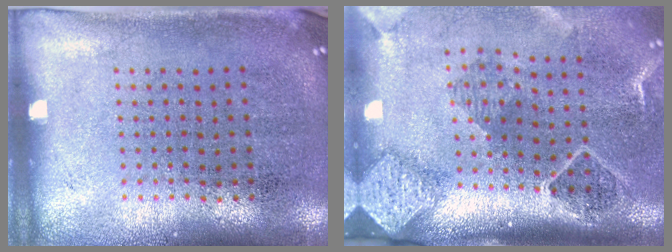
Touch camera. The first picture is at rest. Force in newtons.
{"total": 2.7, "press": 2.0, "slide": 1.9}